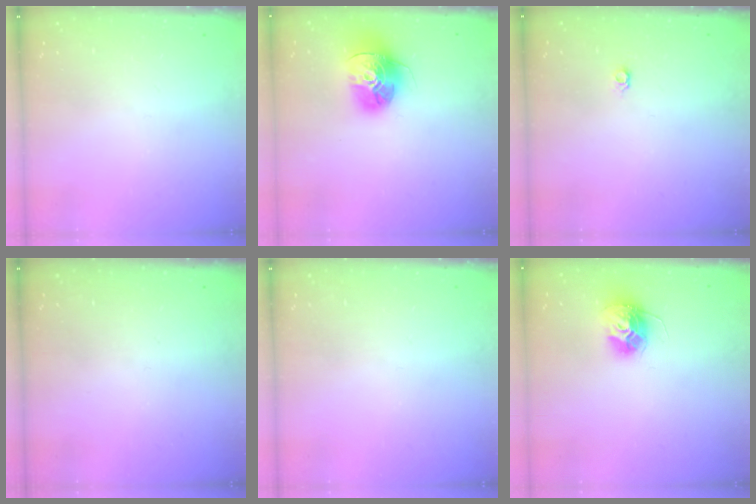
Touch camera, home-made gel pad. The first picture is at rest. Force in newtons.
{"total": 16.4, "press": 16.3, "slide": 1.8}
{"total": 3.1, "press": 3.0, "slide": 0.6}
{"total": 0.0}
{"total": 0.0}
{"total": 12.4, "press": 12.4, "slide": 1.0}